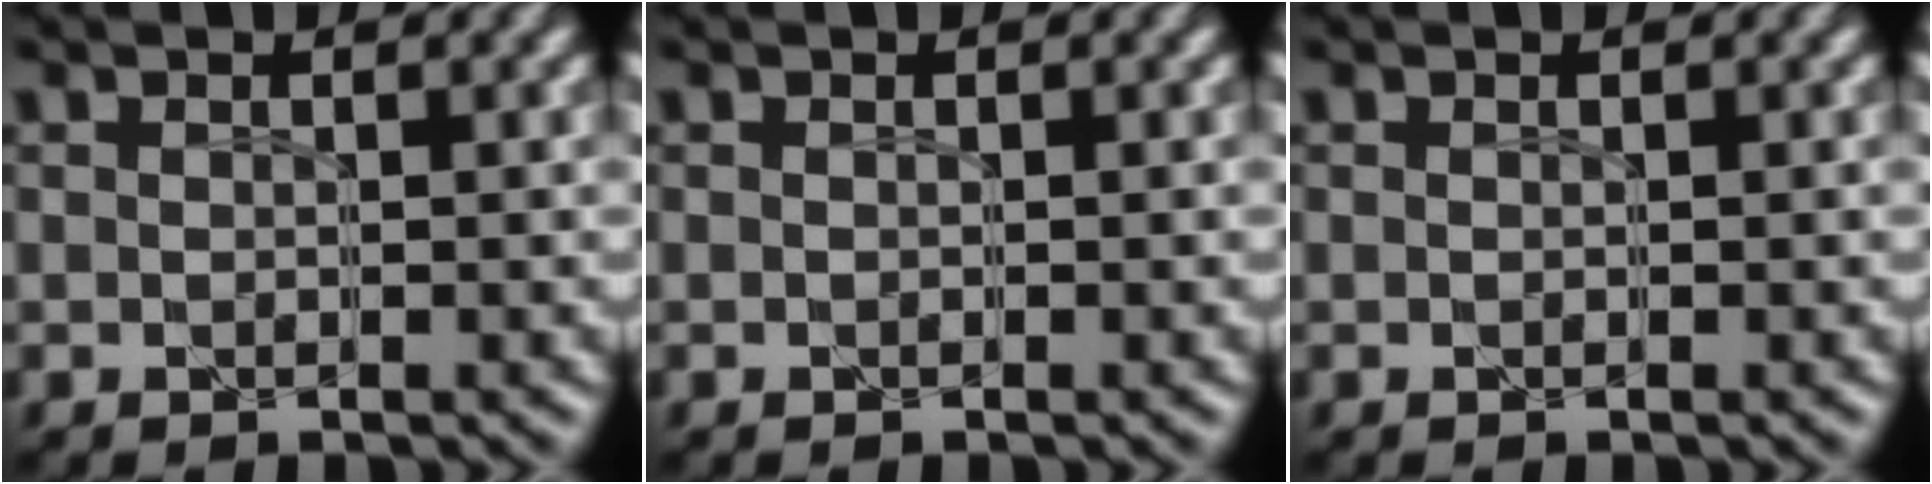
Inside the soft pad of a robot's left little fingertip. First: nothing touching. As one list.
[{"total": 0.0}, {"total": 0.0}]